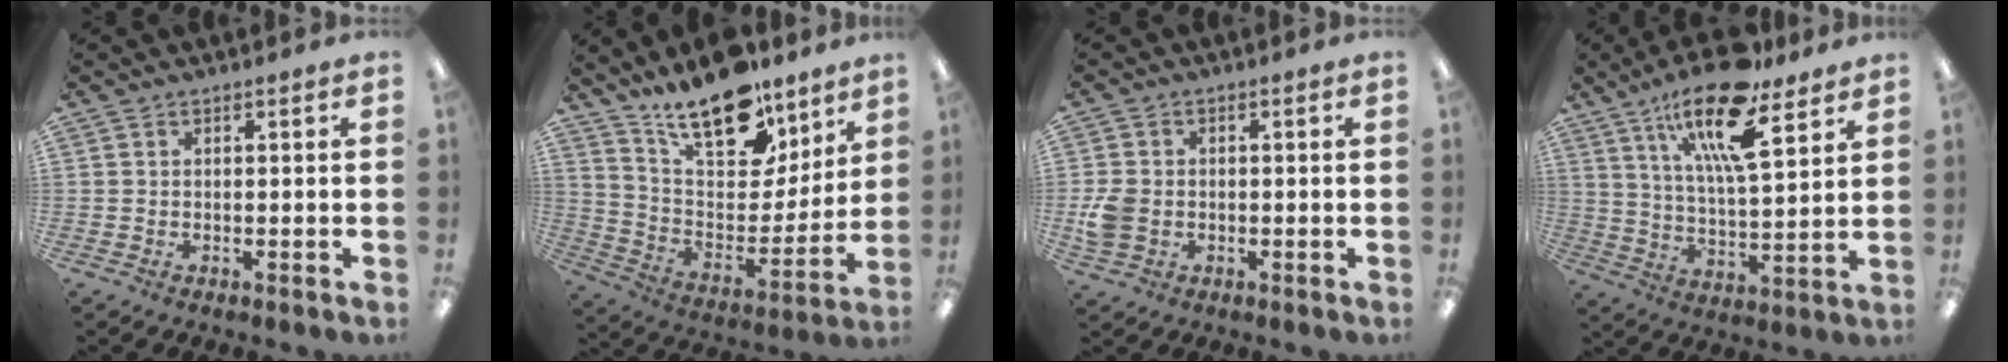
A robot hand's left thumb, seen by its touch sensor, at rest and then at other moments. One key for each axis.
{"total": 20.1, "fx": 15.6, "fy": 8.7, "fz": 9.3, "tx": -0.156, "ty": -0.108, "tz": 0.279}
{"total": 5.9, "fx": -0.9, "fy": 4.8, "fz": 3.3, "tx": -0.059, "ty": 0.006, "tz": -0.013}
{"total": 19.2, "fx": 12.3, "fy": 6.2, "fz": 13.5, "tx": -0.233, "ty": -0.058, "tz": 0.202}